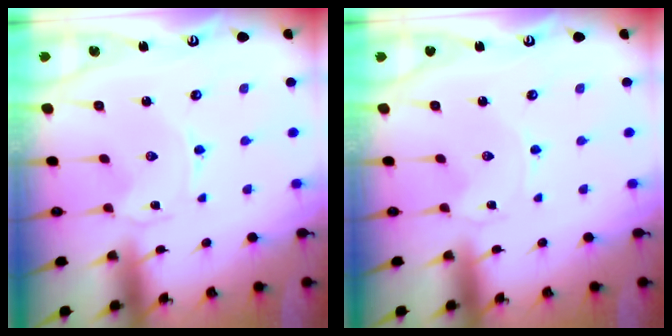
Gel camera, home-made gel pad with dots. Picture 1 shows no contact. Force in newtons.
{"total": 0.0}